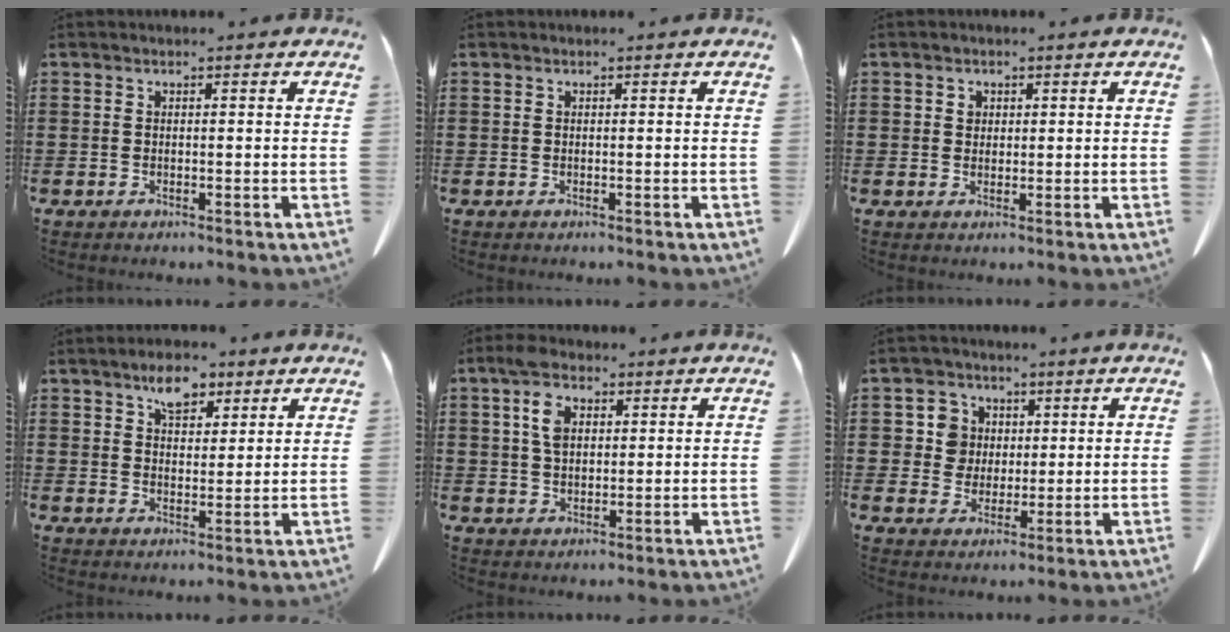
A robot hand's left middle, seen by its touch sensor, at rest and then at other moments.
{"total": 0.0}
{"total": 1.6, "force": [0.8, 1.3, 0.4], "torque": [-0.003, 0.003, 0.013]}
{"total": 6.0, "force": [4.1, 3.1, 3.0], "torque": [-0.048, -0.003, 0.070]}
{"total": 5.5, "force": [2.2, 3.4, 3.7], "torque": [-0.078, 0.011, 0.037]}
{"total": 5.9, "force": [1.7, 5.5, 1.2], "torque": [-0.043, 0.016, 0.029]}